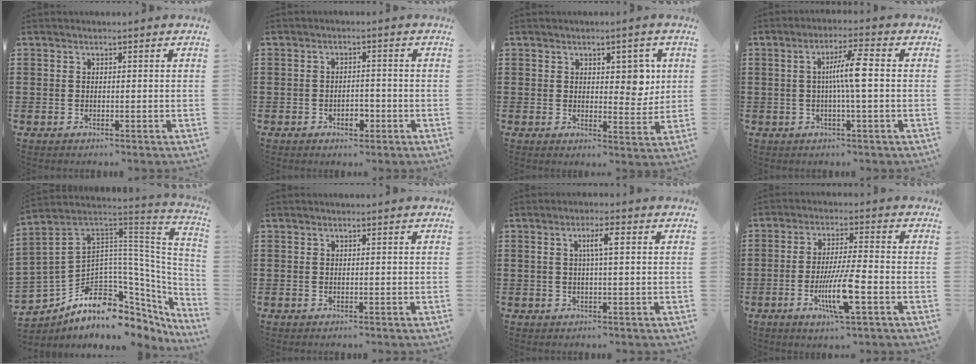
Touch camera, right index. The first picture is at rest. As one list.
[{"total": 3.2, "force": [-1.5, 1.6, 2.2], "torque": [-0.040, 0.003, -0.029]}, {"total": 4.7, "force": [1.8, 2.7, 3.4], "torque": [-0.039, -0.003, 0.024]}, {"total": 5.9, "force": [0.1, 0.3, 5.9], "torque": [-0.109, 0.001, -0.005]}, {"total": 9.6, "force": [-6.1, 5.2, 5.4], "torque": [-0.128, -0.018, -0.117]}, {"total": 0.0}, {"total": 3.7, "force": [0.7, 0.6, 3.5], "torque": [-0.062, 0.002, 0.007]}, {"total": 9.1, "force": [-3.4, 1.2, 8.4], "torque": [-0.167, -0.017, -0.065]}]